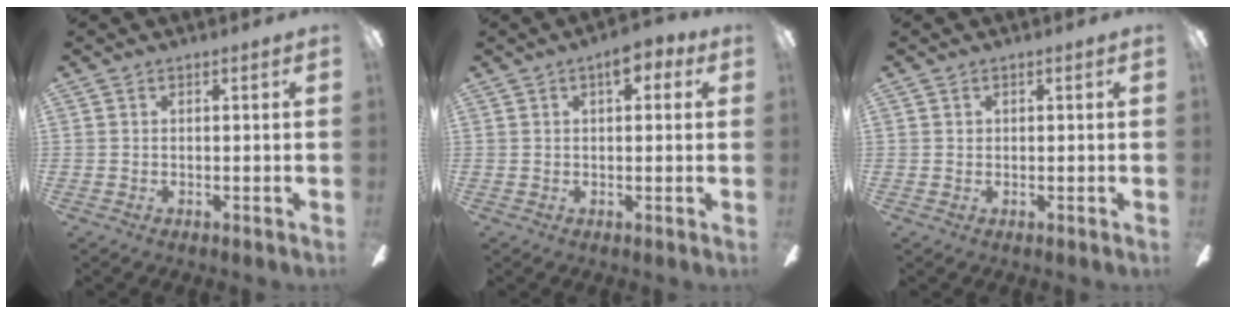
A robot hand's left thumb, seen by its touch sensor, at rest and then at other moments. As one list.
[{"total": 5.0, "force": [2.3, 2.4, 3.7], "torque": [-0.044, -0.003, 0.035]}, {"total": 0.8, "force": [0.5, 0.6, 0.1], "torque": [-0.003, 0.003, 0.008]}]